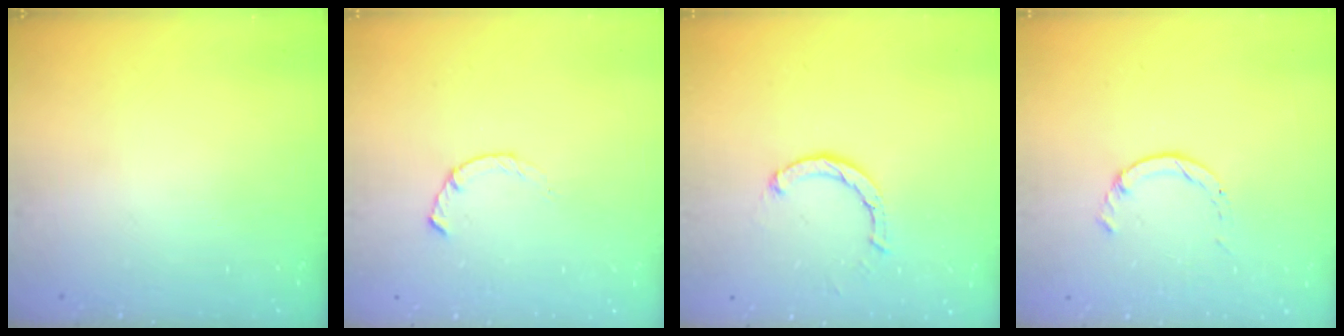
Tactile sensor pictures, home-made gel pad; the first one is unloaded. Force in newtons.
{"total": 2.3, "press": 2.2, "slide": 0.4}
{"total": 2.1, "press": 2.1, "slide": 0.1}
{"total": 1.4, "press": 1.4, "slide": 0.2}